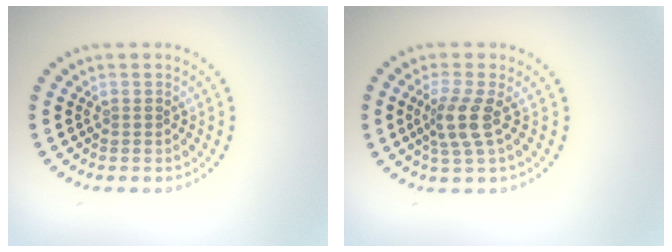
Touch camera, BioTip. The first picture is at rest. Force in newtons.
{"total": 2.9, "press": 2.3, "slide": 1.8}